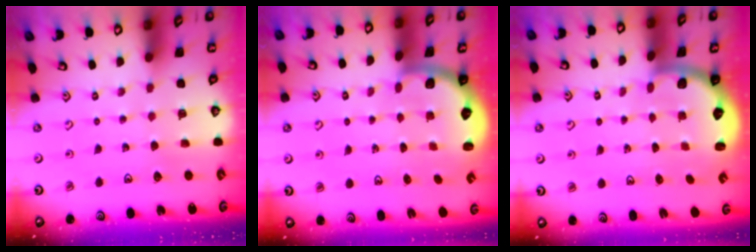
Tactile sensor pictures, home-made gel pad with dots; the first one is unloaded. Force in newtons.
{"total": 2.1, "press": 1.9, "slide": 0.8}
{"total": 2.3, "press": 2.0, "slide": 1.2}